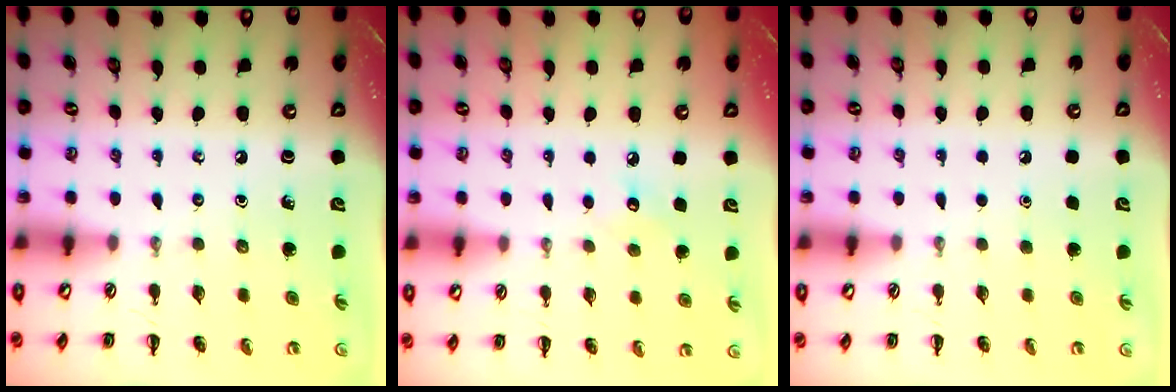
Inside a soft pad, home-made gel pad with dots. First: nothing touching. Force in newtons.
{"total": 5.5, "press": 5.3, "slide": 1.4}
{"total": 1.7, "press": 1.7, "slide": 0.1}